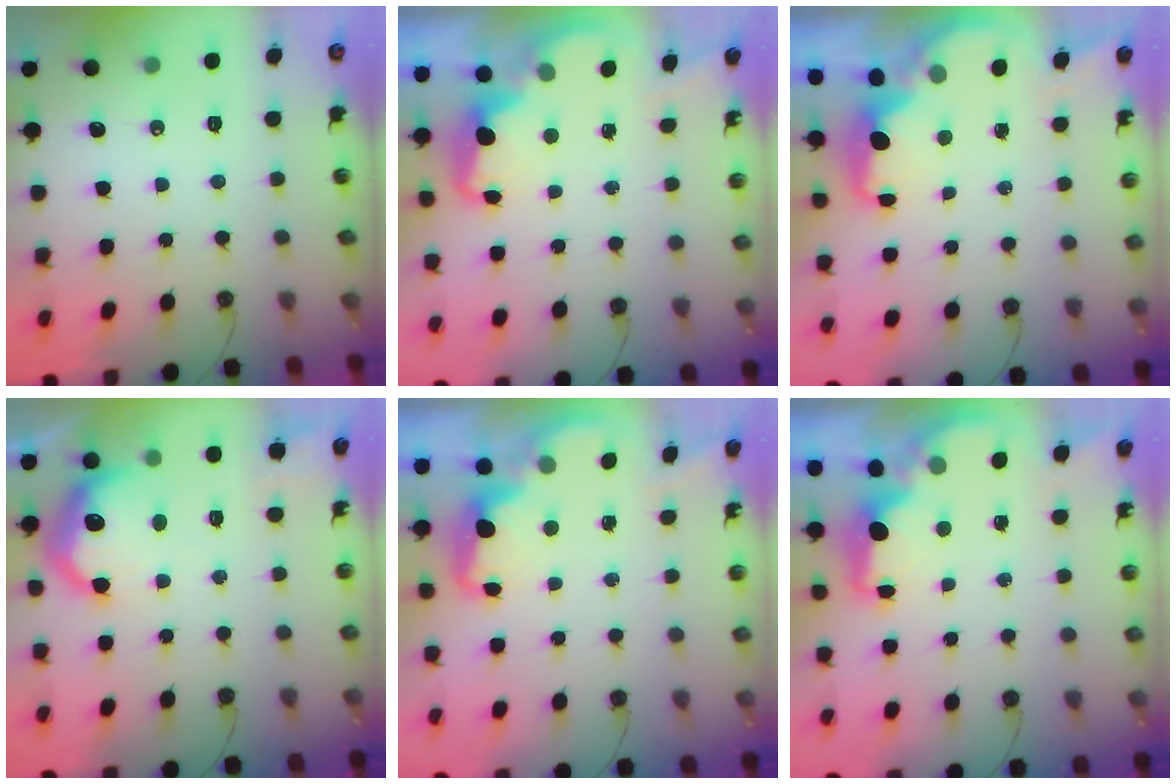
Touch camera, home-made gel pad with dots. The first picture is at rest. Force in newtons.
{"total": 2.7, "press": 2.6, "slide": 0.7}
{"total": 2.4, "press": 2.3, "slide": 0.8}
{"total": 12.4, "press": 12.4, "slide": 0.7}
{"total": 2.4, "press": 2.4, "slide": 0.5}
{"total": 2.4, "press": 2.2, "slide": 0.7}